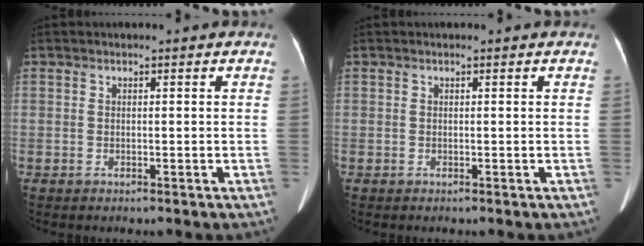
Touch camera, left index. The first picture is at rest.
{"total": 0.0}